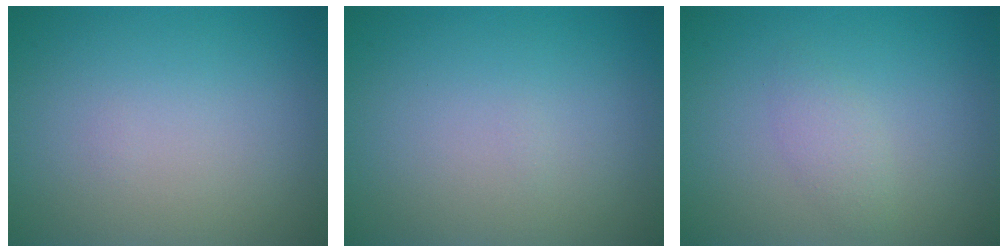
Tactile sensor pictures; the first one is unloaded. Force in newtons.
{"total": 0.0}
{"total": 1.4, "press": 1.4, "slide": 0.0}